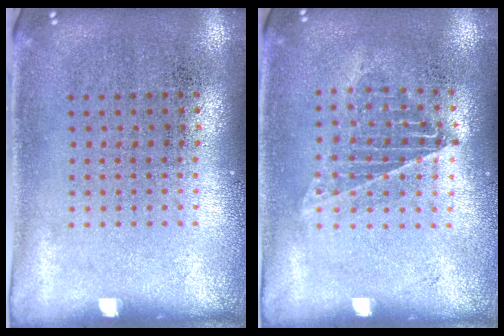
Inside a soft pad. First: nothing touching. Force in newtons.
{"total": 1.1, "press": 1.0, "slide": 0.2}